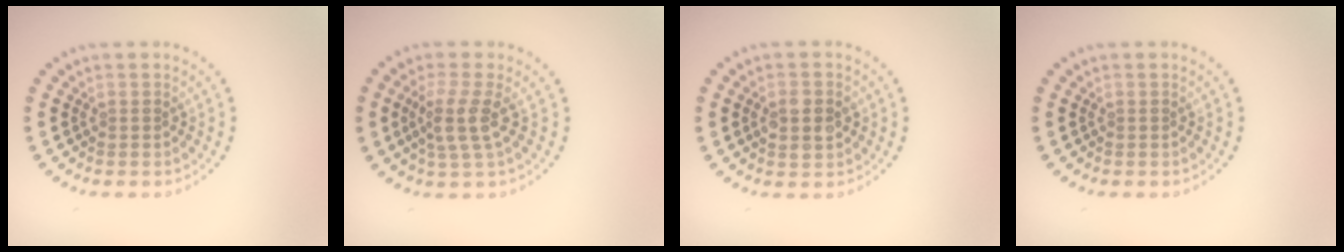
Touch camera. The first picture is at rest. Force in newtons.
{"total": 2.9, "press": 2.4, "slide": 1.7}
{"total": 2.8, "press": 2.8, "slide": 0.2}
{"total": 0.0}